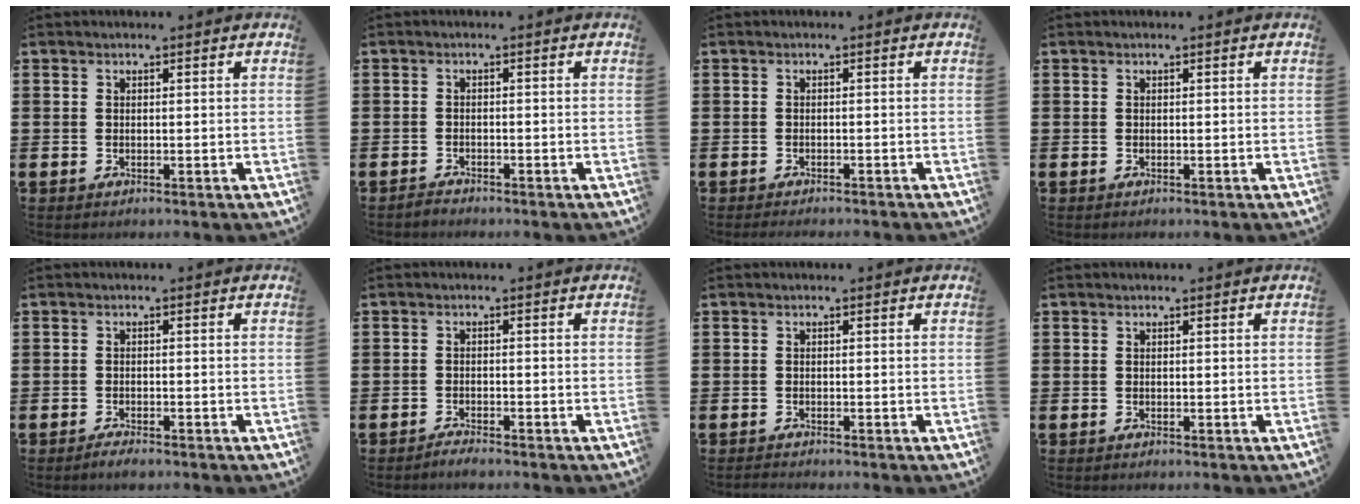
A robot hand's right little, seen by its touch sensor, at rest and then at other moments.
{"total": 1.0, "force": [-1.0, 0.1, 0.0], "torque": [-0.003, 0.000, -0.021]}
{"total": 0.7, "force": [-0.7, 0.0, 0.1], "torque": [-0.003, -0.002, -0.014]}
{"total": 0.0}
{"total": 1.2, "force": [-1.0, 0.2, 0.5], "torque": [-0.004, -0.004, -0.022]}
{"total": 1.3, "force": [-1.2, 0.1, 0.3], "torque": [-0.008, -0.002, -0.024]}
{"total": 0.6, "force": [-0.6, 0.0, 0.0], "torque": [-0.001, -0.003, -0.011]}
{"total": 0.0}